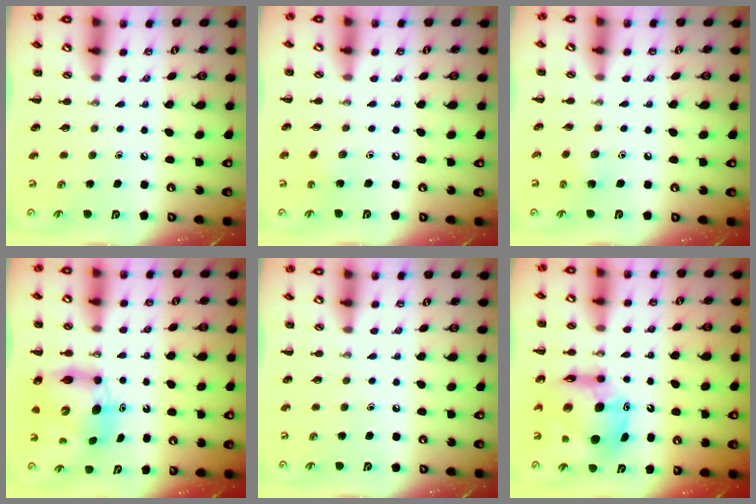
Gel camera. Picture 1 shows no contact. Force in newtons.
{"total": 3.8, "press": 3.7, "slide": 1.0}
{"total": 4.1, "press": 3.9, "slide": 1.4}
{"total": 8.7, "press": 8.3, "slide": 2.5}
{"total": 0.0}
{"total": 11.7, "press": 11.1, "slide": 3.5}